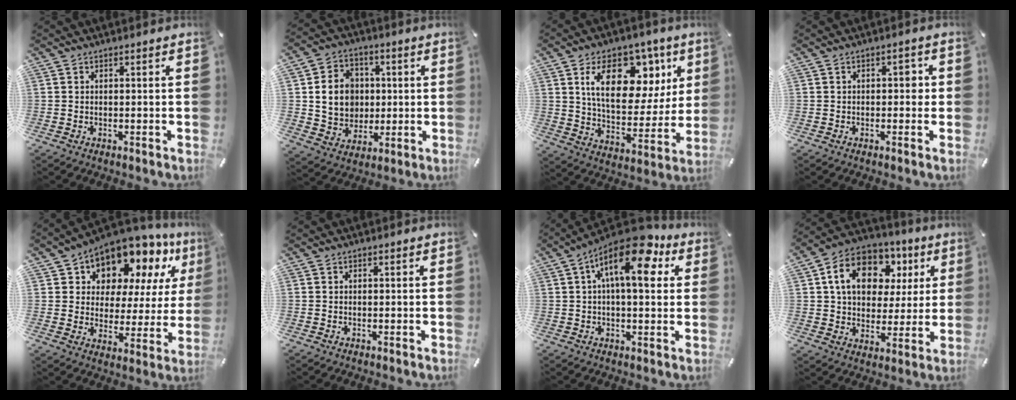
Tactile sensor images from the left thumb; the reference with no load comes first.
{"total": 11.6, "force": [1.0, 10.4, 5.2], "torque": [-0.092, 0.009, 0.025]}
{"total": 19.2, "force": [9.0, 11.5, 12.4], "torque": [-0.190, -0.032, 0.153]}
{"total": 2.4, "force": [-0.1, 1.6, 1.7], "torque": [-0.028, 0.007, -0.009]}
{"total": 11.7, "force": [9.9, 5.5, 2.6], "torque": [-0.060, -0.095, 0.172]}
{"total": 0.0}
{"total": 15.4, "force": [6.3, 6.6, 12.5], "torque": [-0.192, -0.025, 0.099]}
{"total": 14.8, "force": [5.3, 11.5, 7.7], "torque": [-0.128, -0.007, 0.100]}